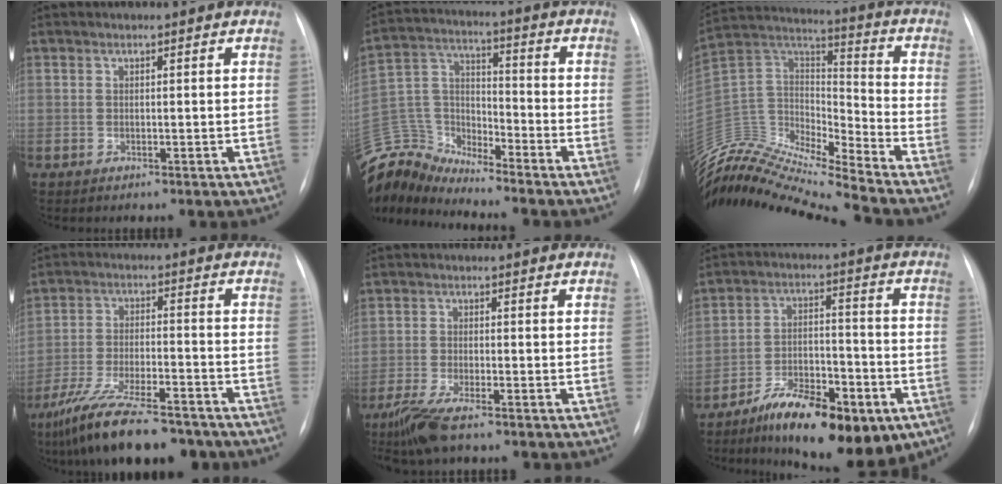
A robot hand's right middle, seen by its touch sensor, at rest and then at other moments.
{"total": 11.8, "force": [-11.7, 1.6, 0.2], "torque": [-0.016, 0.061, -0.232]}
{"total": 18.8, "force": [-18.2, -0.1, 5.0], "torque": [-0.088, 0.049, -0.332]}
{"total": 16.1, "force": [-12.7, 3.7, 9.1], "torque": [-0.161, -0.018, -0.209]}
{"total": 6.2, "force": [-4.6, 1.1, 4.1], "torque": [-0.088, -0.016, -0.081]}
{"total": 16.5, "force": [-9.9, 6.0, 11.7], "torque": [-0.166, 0.012, -0.150]}